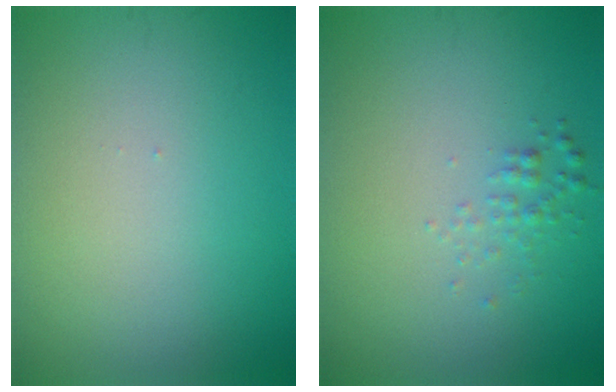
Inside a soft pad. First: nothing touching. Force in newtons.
{"total": 1.1, "press": 1.1, "slide": 0.0}